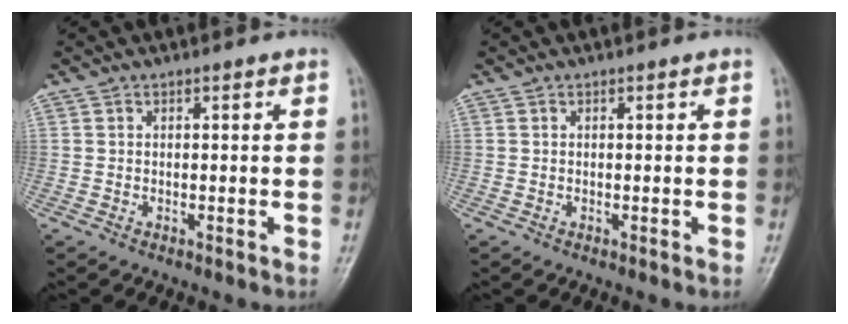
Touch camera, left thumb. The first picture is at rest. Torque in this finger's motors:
{"motor_torque": [-0.01, 0.01, 0.02, -0.05, 0.00]}